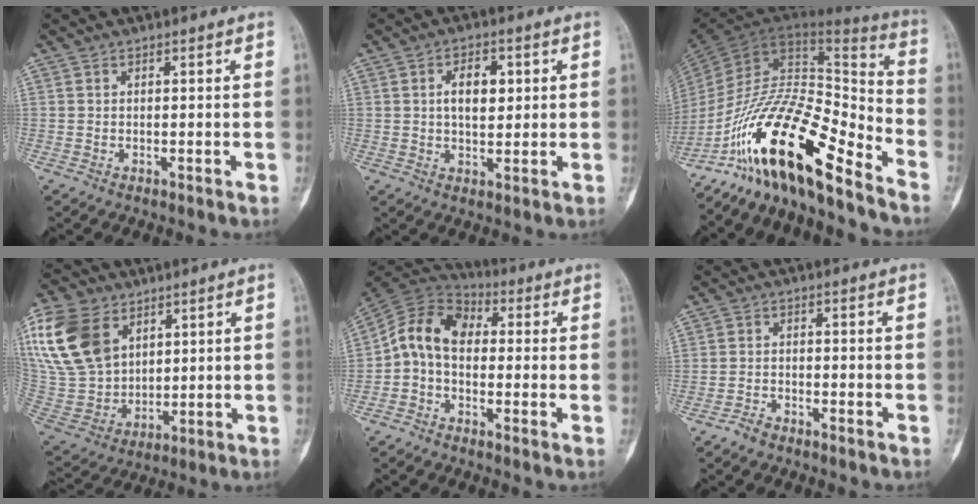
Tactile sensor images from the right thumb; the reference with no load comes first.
{"total": 6.4, "force": [1.4, 3.7, 5.1], "torque": [-0.061, -0.002, 0.021]}
{"total": 23.2, "force": [-15.9, 6.3, 15.7], "torque": [-0.286, 0.093, -0.281]}
{"total": 21.1, "force": [8.9, 14.5, 12.3], "torque": [-0.255, -0.014, 0.181]}
{"total": 10.0, "force": [-0.4, 7.1, 7.1], "torque": [-0.114, 0.033, -0.029]}
{"total": 2.1, "force": [-1.9, 0.5, 0.6], "torque": [-0.017, 0.011, -0.038]}